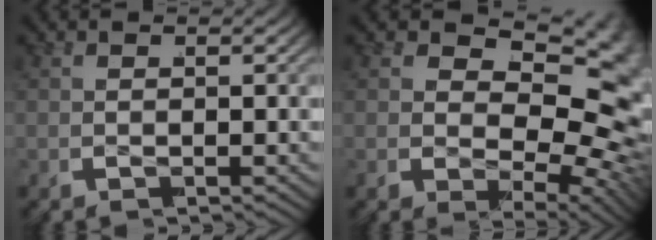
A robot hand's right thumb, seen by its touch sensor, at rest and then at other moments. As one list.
[{"total": 14.8, "force": [-1.0, 9.2, 11.6], "torque": [-0.162, -0.026, -0.005]}]